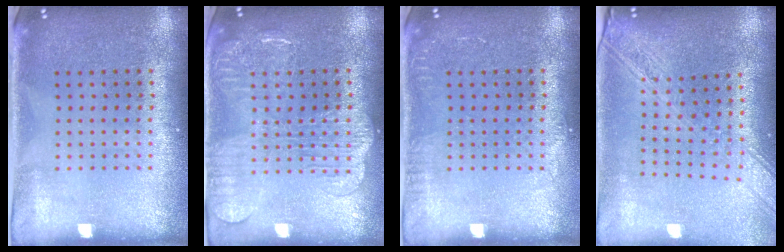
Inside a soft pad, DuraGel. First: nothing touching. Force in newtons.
{"total": 2.2, "press": 2.1, "slide": 0.5}
{"total": 1.0, "press": 0.9, "slide": 0.1}
{"total": 2.3, "press": 1.9, "slide": 1.2}